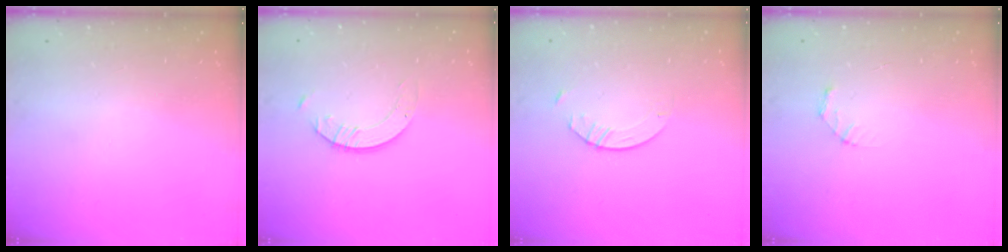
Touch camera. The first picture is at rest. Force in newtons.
{"total": 2.3, "press": 2.3, "slide": 0.2}
{"total": 2.9, "press": 2.9, "slide": 0.3}
{"total": 2.1, "press": 2.1, "slide": 0.2}